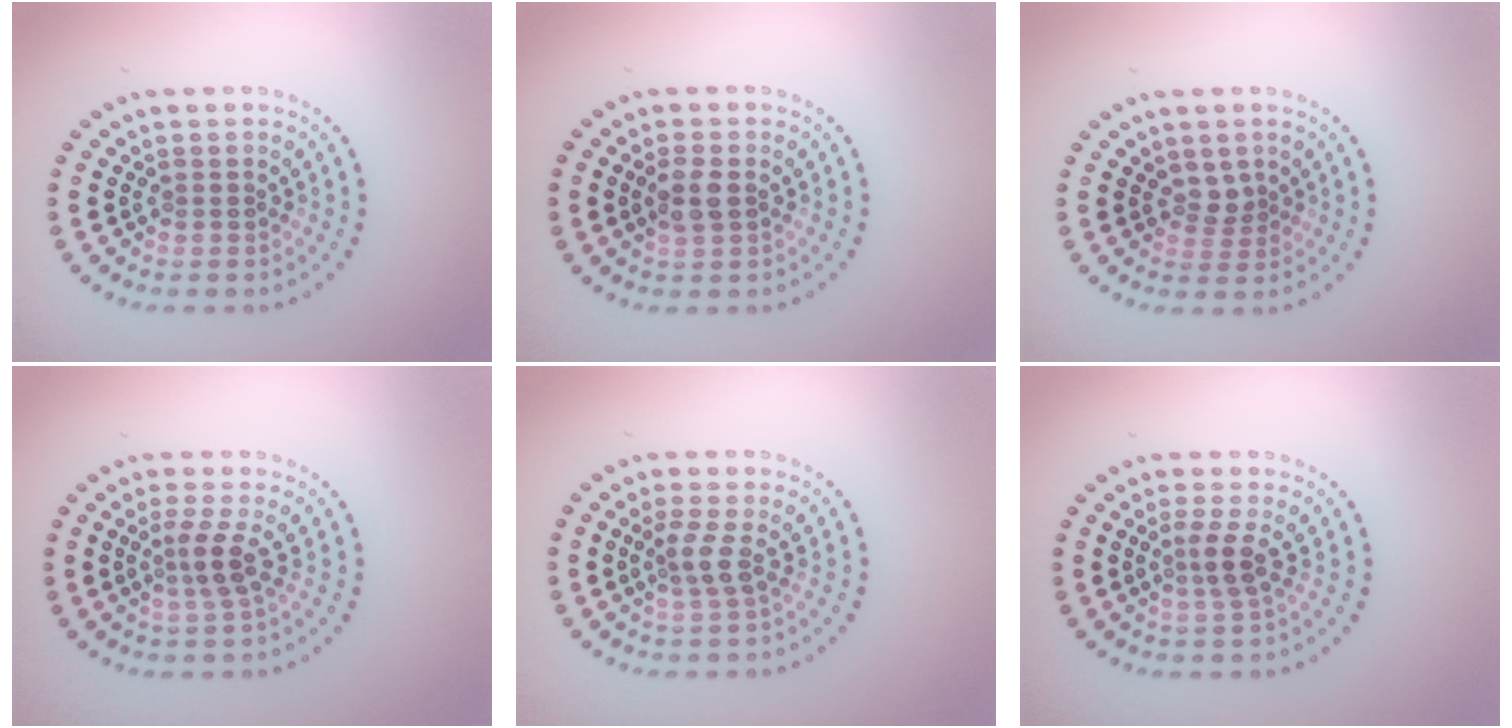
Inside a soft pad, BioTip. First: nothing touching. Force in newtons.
{"total": 1.9, "press": 1.9, "slide": 0.3}
{"total": 1.4, "press": 1.0, "slide": 1.0}
{"total": 2.4, "press": 1.7, "slide": 1.7}
{"total": 2.0, "press": 1.6, "slide": 1.2}
{"total": 2.0, "press": 1.5, "slide": 1.3}